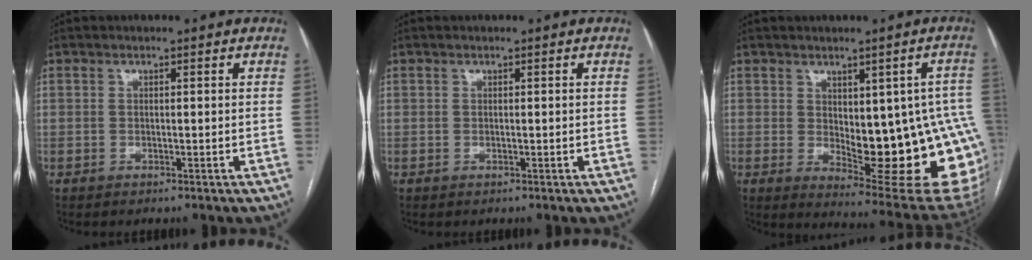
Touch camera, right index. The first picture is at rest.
{"total": 0.0}
{"total": 18.9, "force": [-1.6, 5.9, 17.9], "torque": [-0.155, 0.006, 0.006]}